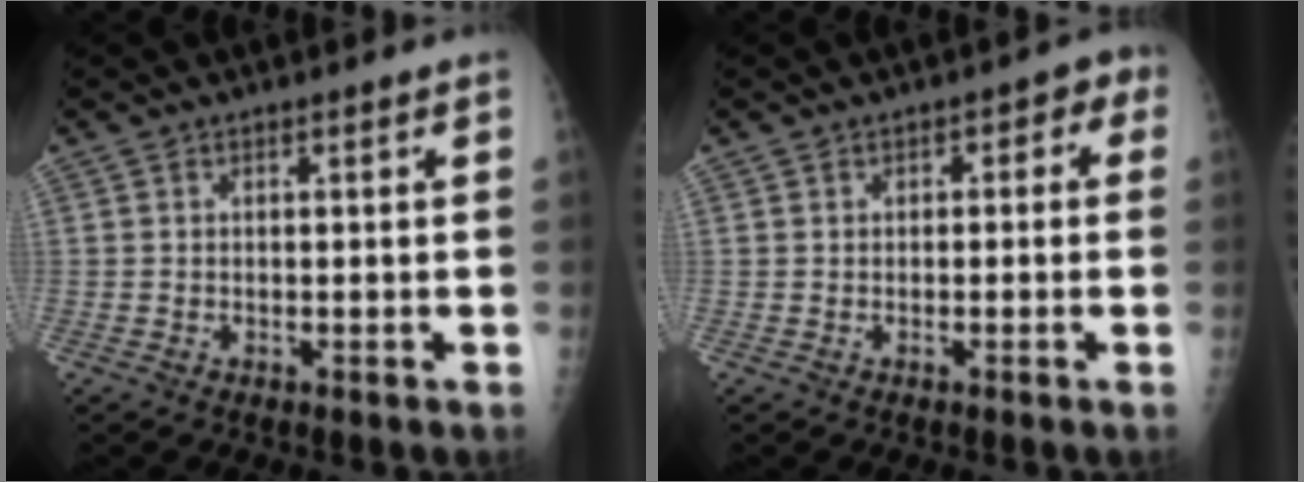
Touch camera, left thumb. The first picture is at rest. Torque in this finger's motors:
{"motor_torque": [-0.25, 0.24, 0.11, 0.18, 0.00]}